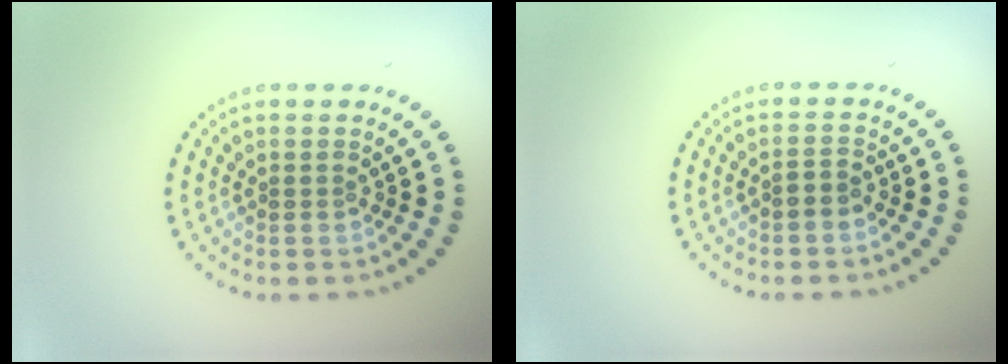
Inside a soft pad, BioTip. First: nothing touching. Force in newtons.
{"total": 1.3, "press": 1.1, "slide": 0.7}